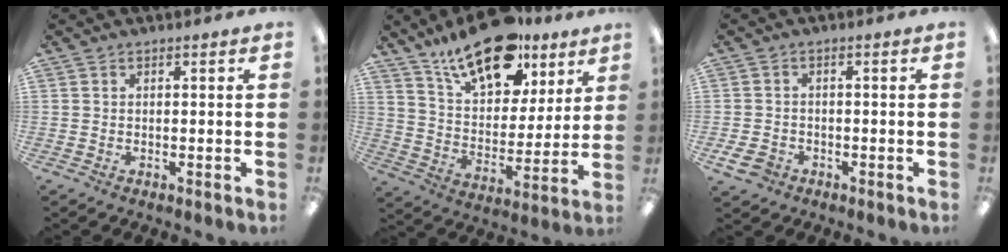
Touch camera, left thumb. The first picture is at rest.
{"total": 19.9, "force": [14.1, 9.3, 10.4], "torque": [-0.171, -0.075, 0.245]}
{"total": 3.7, "force": [-2.2, 2.5, 1.7], "torque": [-0.037, 0.009, -0.041]}